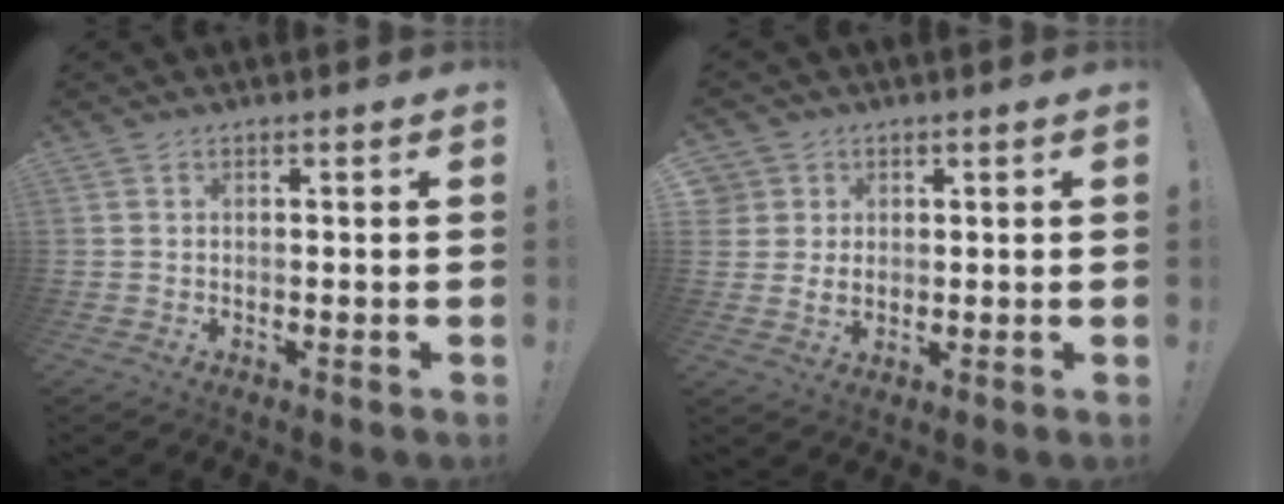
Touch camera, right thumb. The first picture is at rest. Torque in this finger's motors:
{"motor_torque": [0.89, 0.89, 0.16, 0.14, 0.08]}